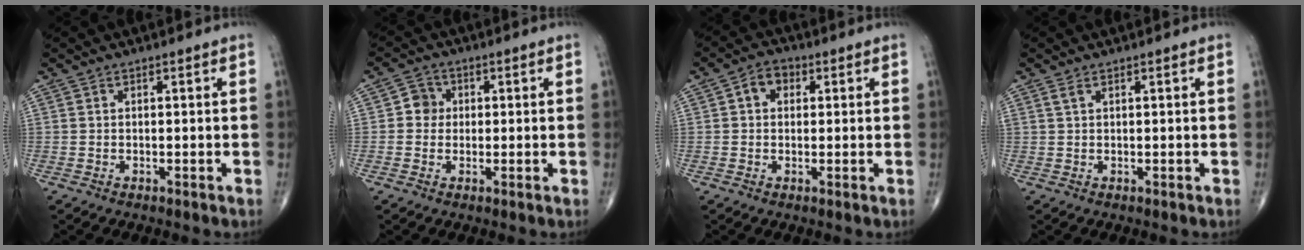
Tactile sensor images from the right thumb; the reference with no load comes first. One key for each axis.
{"total": 3.5, "fx": 0.2, "fy": 3.3, "fz": 1.1, "tx": 0.005, "ty": 0.008, "tz": -0.003}
{"total": 4.0, "fx": 0.9, "fy": 3.1, "fz": 2.3, "tx": -0.022, "ty": 0.012, "tz": 0.009}
{"total": 0.9, "fx": 0.6, "fy": 0.3, "fz": 0.6, "tx": -0.016, "ty": 0.006, "tz": 0.014}